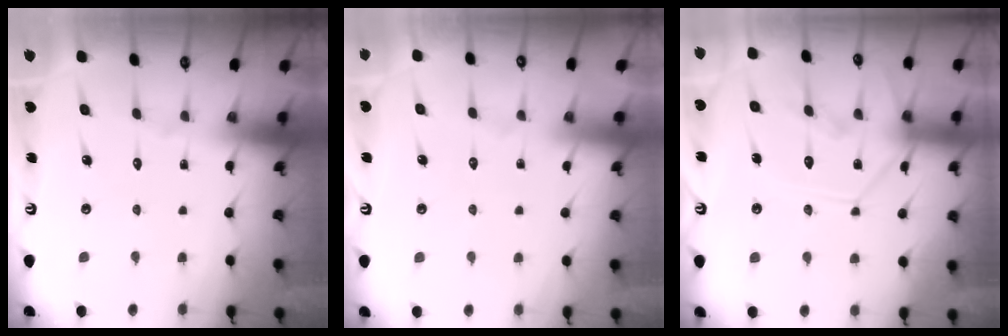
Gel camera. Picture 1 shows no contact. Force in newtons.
{"total": 3.5, "press": 3.4, "slide": 0.6}
{"total": 12.6, "press": 12.6, "slide": 1.5}